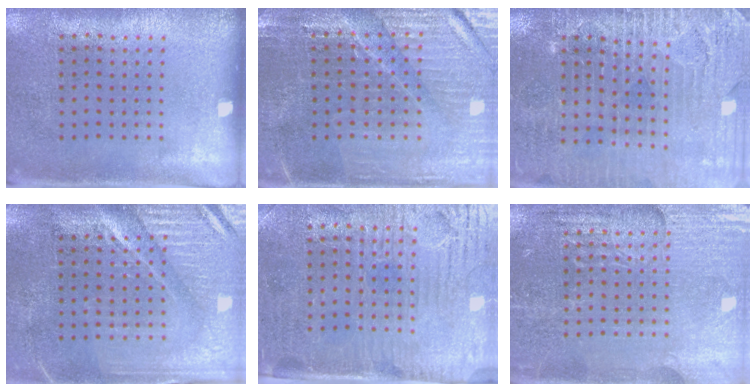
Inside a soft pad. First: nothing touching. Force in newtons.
{"total": 3.2, "press": 3.1, "slide": 0.3}
{"total": 3.3, "press": 3.3, "slide": 0.2}
{"total": 4.1, "press": 3.7, "slide": 1.7}
{"total": 3.5, "press": 3.2, "slide": 1.6}
{"total": 4.2, "press": 4.0, "slide": 1.2}